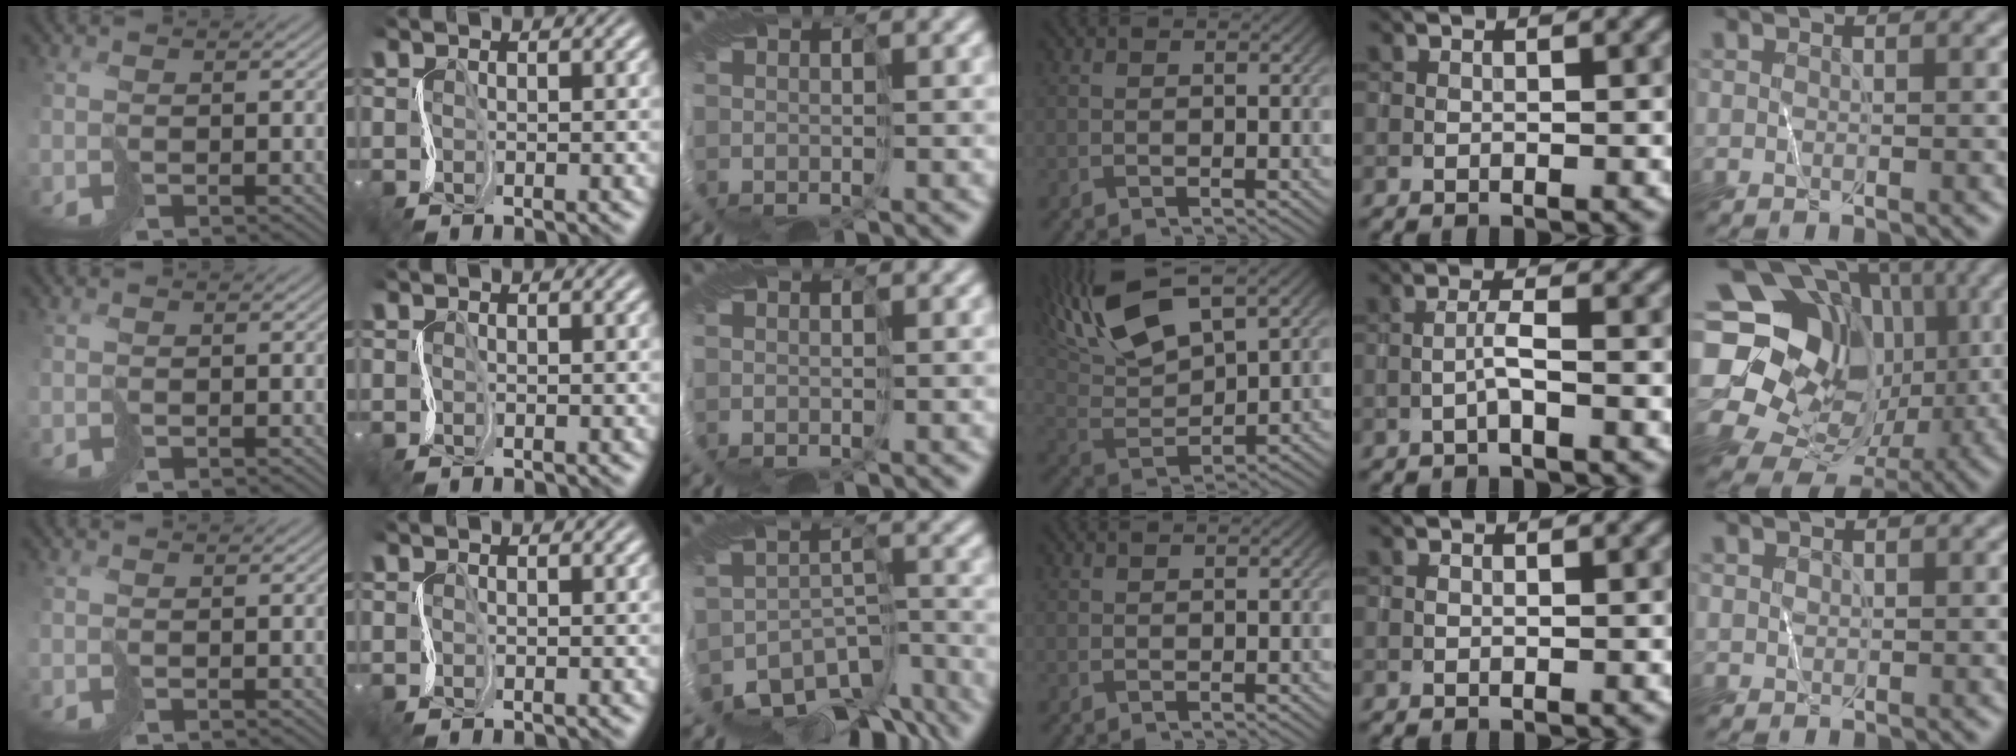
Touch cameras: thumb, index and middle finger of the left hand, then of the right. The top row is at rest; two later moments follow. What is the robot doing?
{"motion": "cut", "object": "receipt paper"}